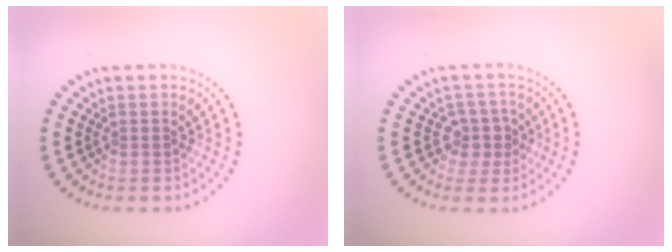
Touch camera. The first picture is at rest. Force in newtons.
{"total": 2.3, "press": 2.0, "slide": 1.1}